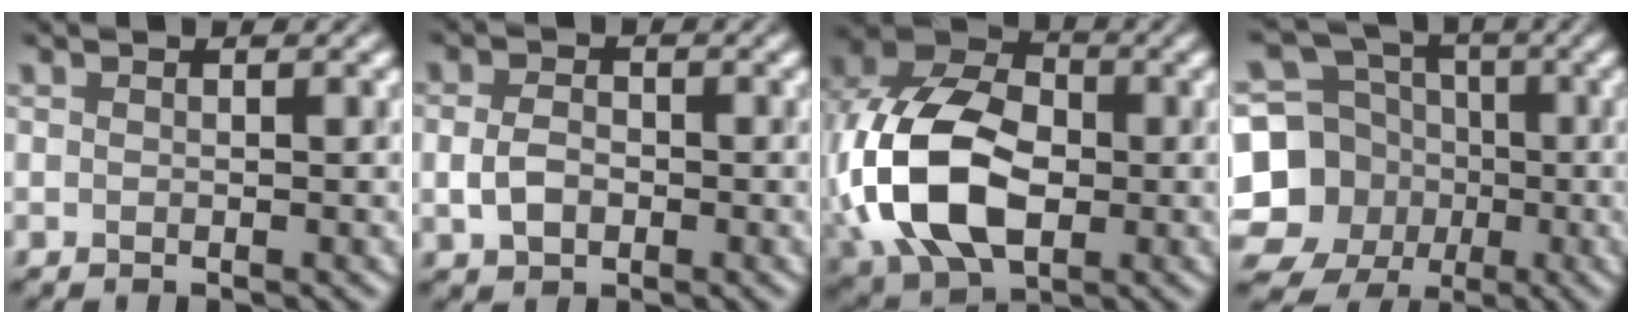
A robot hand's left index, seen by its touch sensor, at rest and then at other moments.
{"total": 2.6, "force": [-0.4, 1.9, 1.8], "torque": [-0.038, -0.003, -0.010]}
{"total": 14.0, "force": [-2.4, 9.5, 10.1], "torque": [-0.234, -0.009, -0.057]}
{"total": 10.1, "force": [-2.2, 9.1, 3.6], "torque": [-0.091, -0.023, -0.053]}